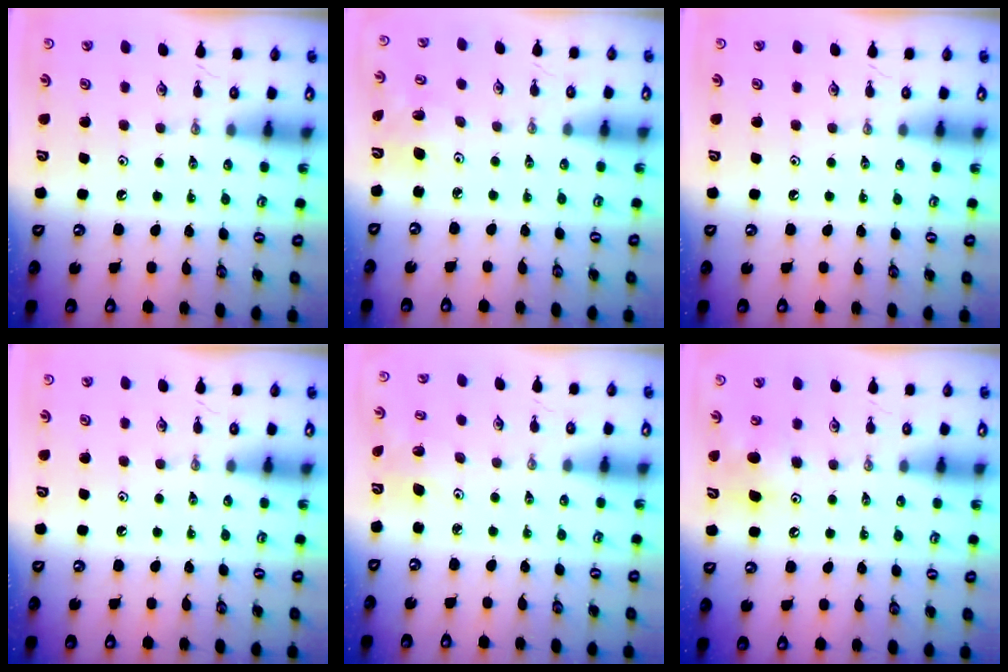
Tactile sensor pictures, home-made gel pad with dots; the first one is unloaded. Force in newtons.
{"total": 4.3, "press": 4.1, "slide": 1.2}
{"total": 0.0}
{"total": 0.0}
{"total": 2.8, "press": 2.4, "slide": 1.5}
{"total": 7.5, "press": 7.4, "slide": 1.3}